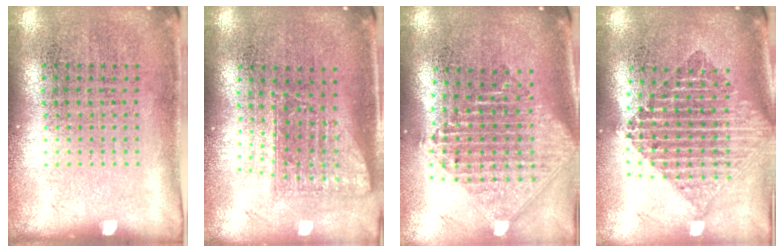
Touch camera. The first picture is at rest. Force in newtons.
{"total": 1.6, "press": 1.3, "slide": 1.0}
{"total": 2.3, "press": 1.8, "slide": 1.4}
{"total": 2.1, "press": 1.7, "slide": 1.3}